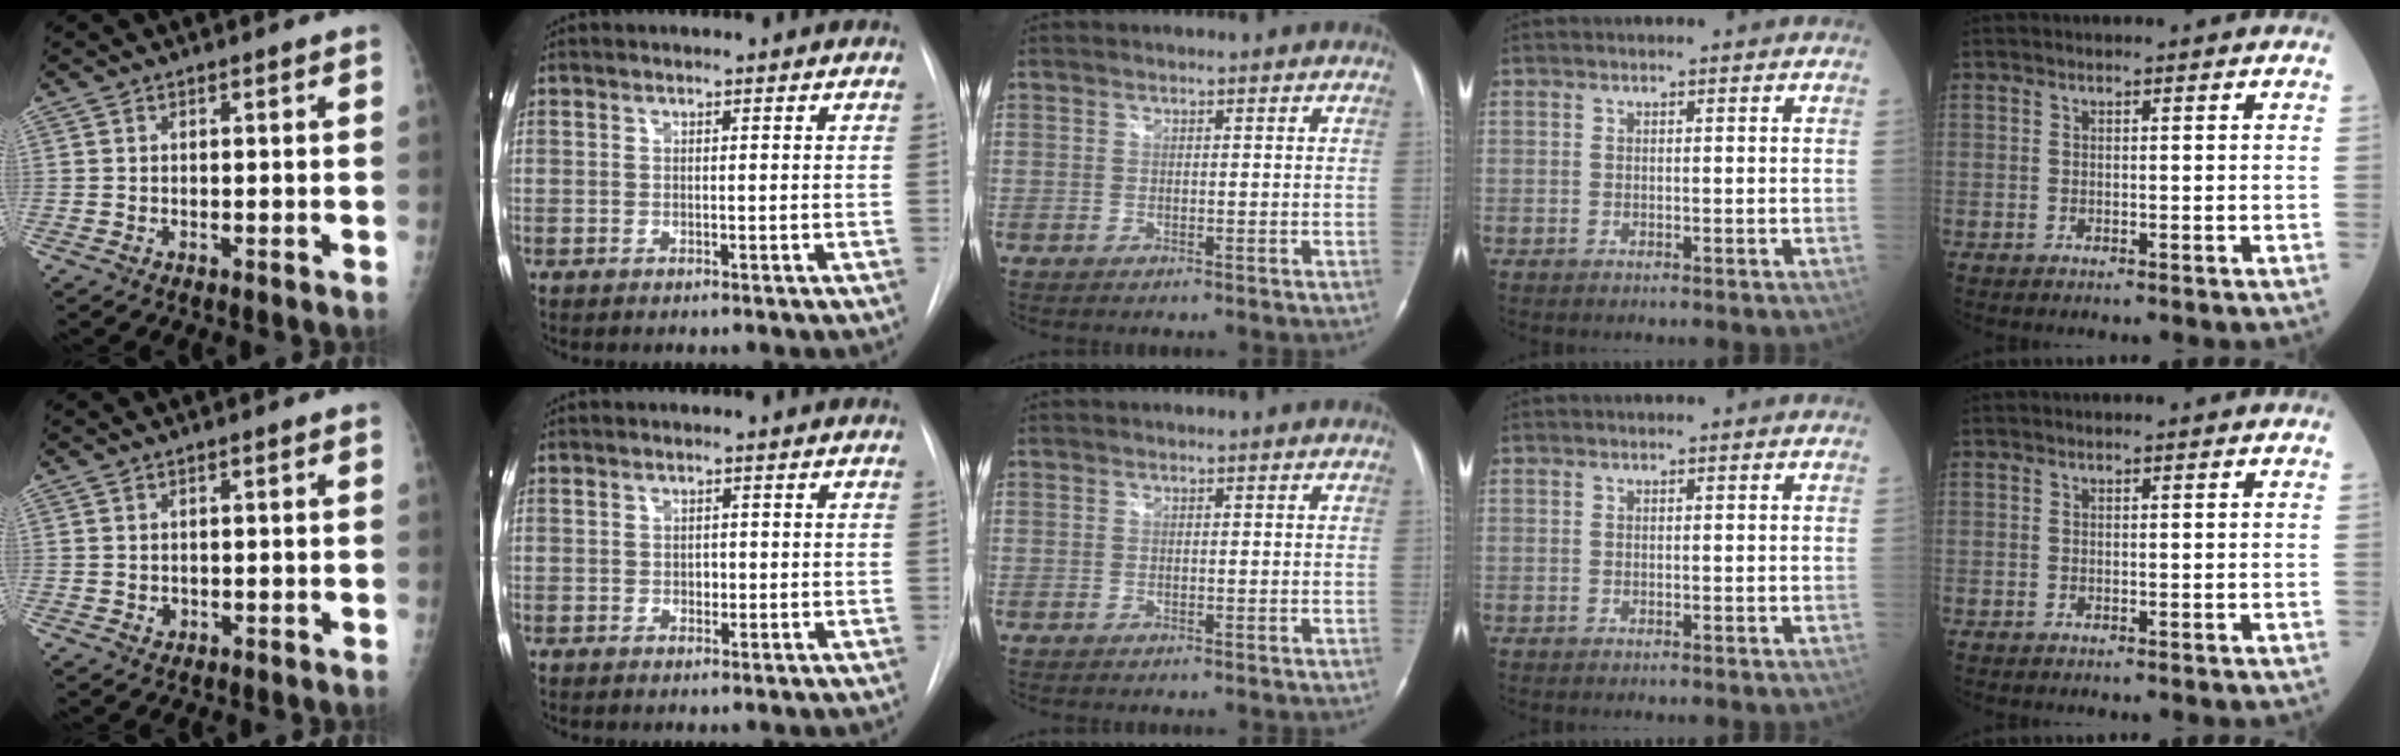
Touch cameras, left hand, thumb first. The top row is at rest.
{"thumb": {"total": 0.5, "force": [-0.2, 0.4, 0.4], "torque": [-0.005, 0.001, -0.003]}}